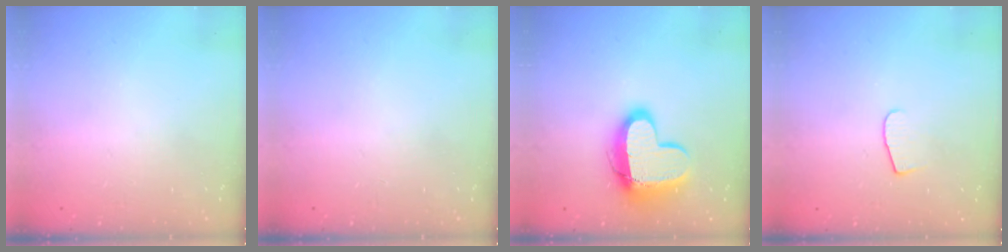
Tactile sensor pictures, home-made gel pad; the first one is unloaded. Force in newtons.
{"total": 0.0}
{"total": 14.4, "press": 14.4, "slide": 1.0}
{"total": 5.5, "press": 5.5, "slide": 0.5}